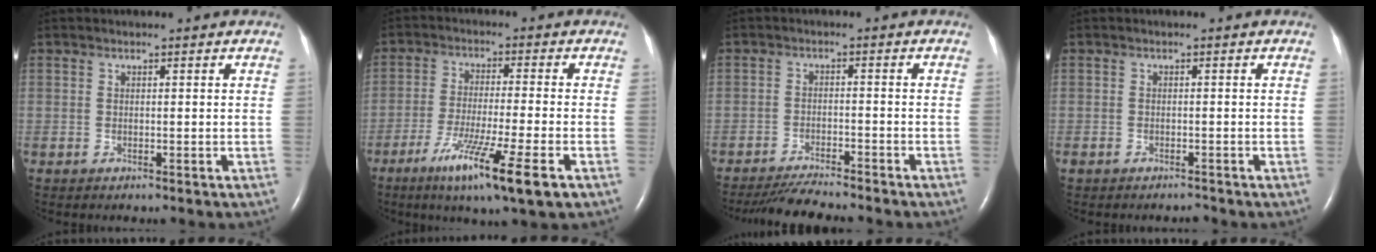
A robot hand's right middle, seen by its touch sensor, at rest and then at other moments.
{"total": 11.9, "force": [-6.2, -0.4, 10.1], "torque": [-0.186, -0.036, -0.104]}
{"total": 6.9, "force": [-6.4, -0.5, 2.5], "torque": [-0.038, -0.024, -0.110]}
{"total": 1.3, "force": [-1.2, 0.4, 0.3], "torque": [-0.007, -0.002, -0.017]}